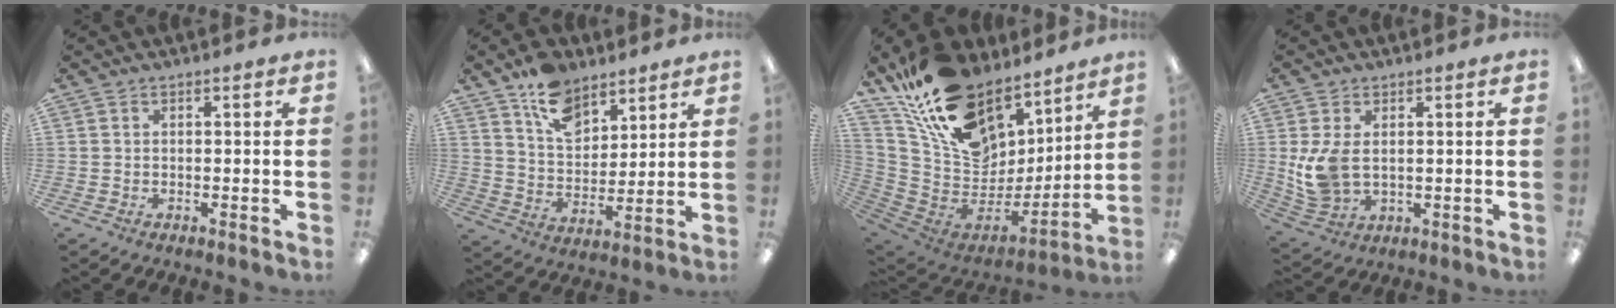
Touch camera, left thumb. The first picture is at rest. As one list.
[{"total": 12.4, "force": [8.8, 7.2, 5.1], "torque": [-0.090, -0.044, 0.164]}, {"total": 21.0, "force": [14.4, 12.4, 9.0], "torque": [-0.169, -0.106, 0.277]}, {"total": 8.1, "force": [1.1, 5.2, 6.2], "torque": [-0.135, -0.007, 0.021]}]